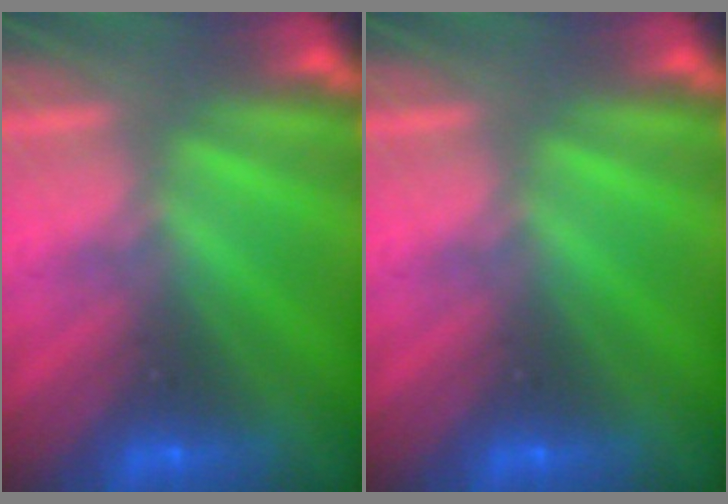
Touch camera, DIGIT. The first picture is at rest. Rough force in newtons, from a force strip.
{"total": 0.0}